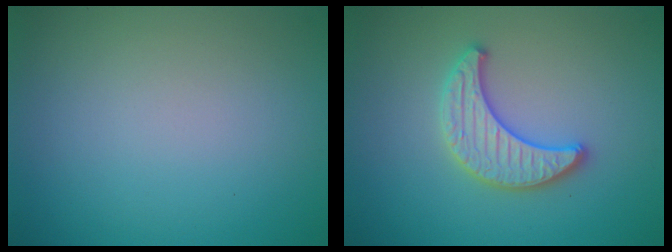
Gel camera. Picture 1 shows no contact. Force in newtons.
{"total": 3.3, "press": 3.3, "slide": 0.4}